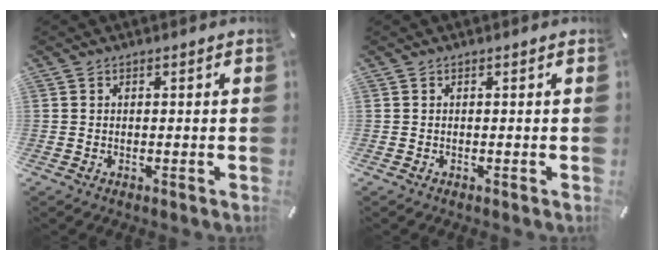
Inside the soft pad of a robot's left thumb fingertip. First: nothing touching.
{"total": 0.0}